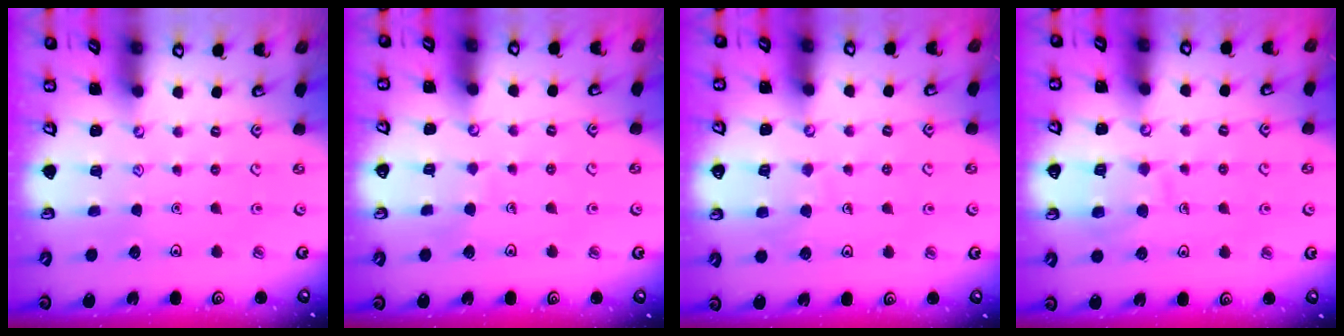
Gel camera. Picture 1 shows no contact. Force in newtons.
{"total": 2.2, "press": 2.2, "slide": 0.1}
{"total": 6.6, "press": 6.6, "slide": 0.5}
{"total": 9.7, "press": 9.7, "slide": 0.9}